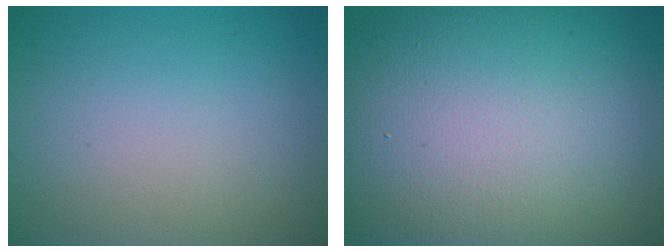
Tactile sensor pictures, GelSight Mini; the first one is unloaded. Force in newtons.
{"total": 19.9, "press": 19.9, "slide": 1.0}